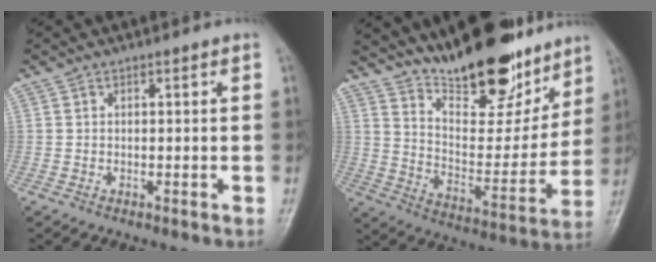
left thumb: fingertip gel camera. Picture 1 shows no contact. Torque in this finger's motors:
{"motor_torque": [0.31, 0.16, 1.39, -1.36, 0.21]}